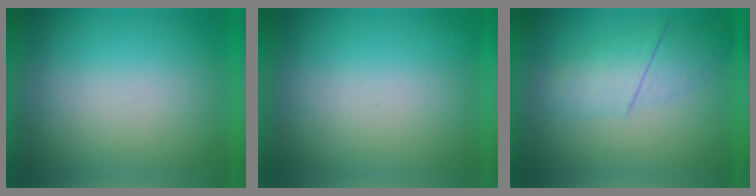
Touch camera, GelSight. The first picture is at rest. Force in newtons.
{"total": 1.1}
{"total": 2.4}